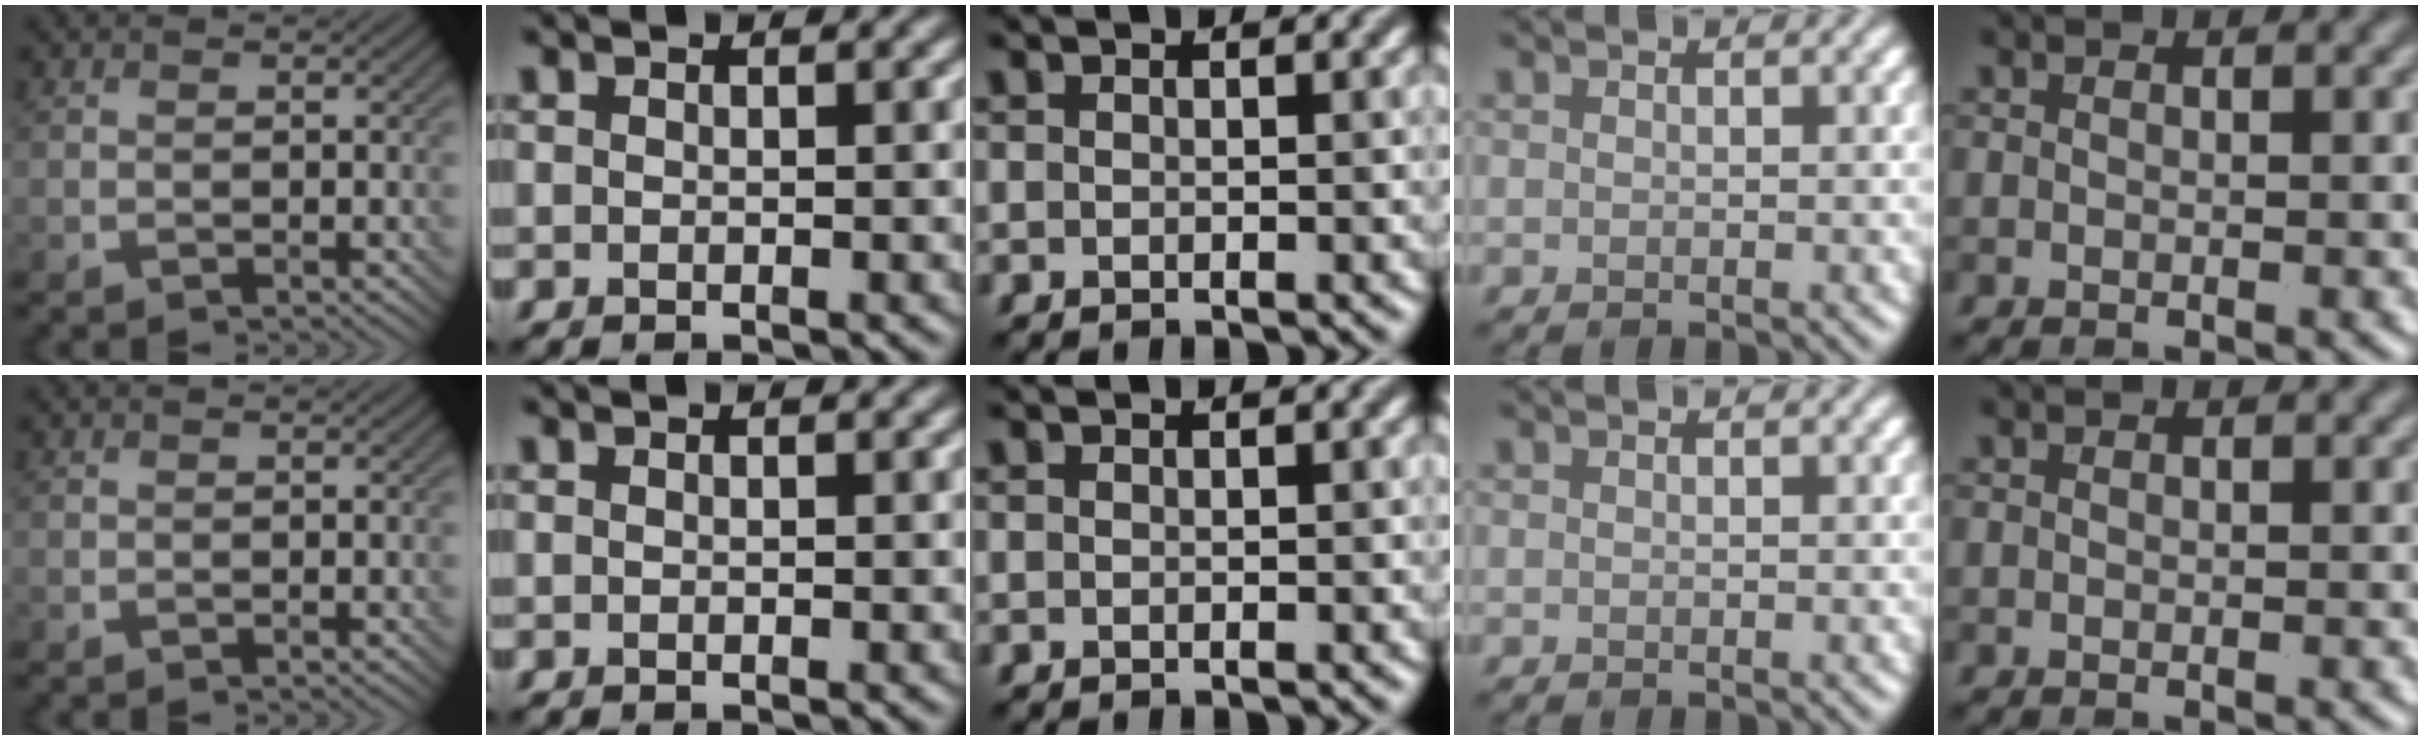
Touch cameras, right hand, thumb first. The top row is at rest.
{}